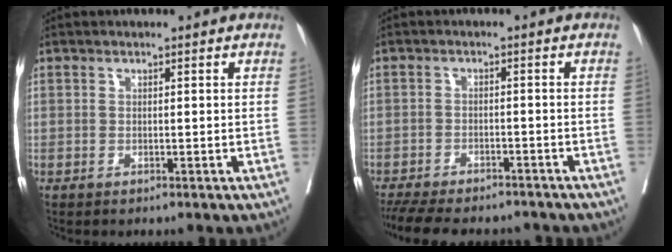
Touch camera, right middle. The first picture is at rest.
{"total": 14.3, "force": [-12.6, 3.7, 5.6], "torque": [-0.124, -0.012, -0.172]}